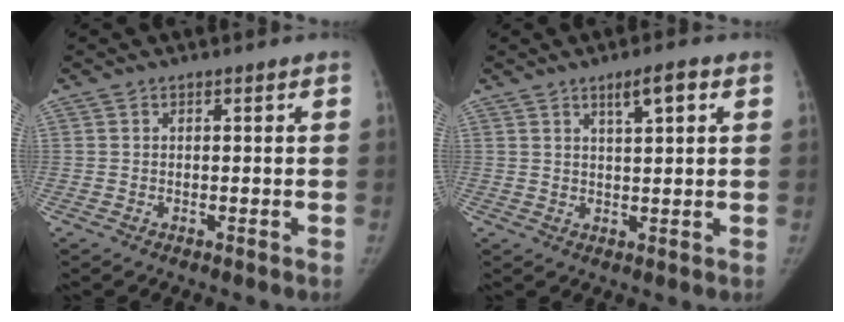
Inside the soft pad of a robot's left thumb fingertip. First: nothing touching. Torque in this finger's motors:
{"motor_torque": [-0.05, 0.11, 0.08, 0.15, 0.01]}